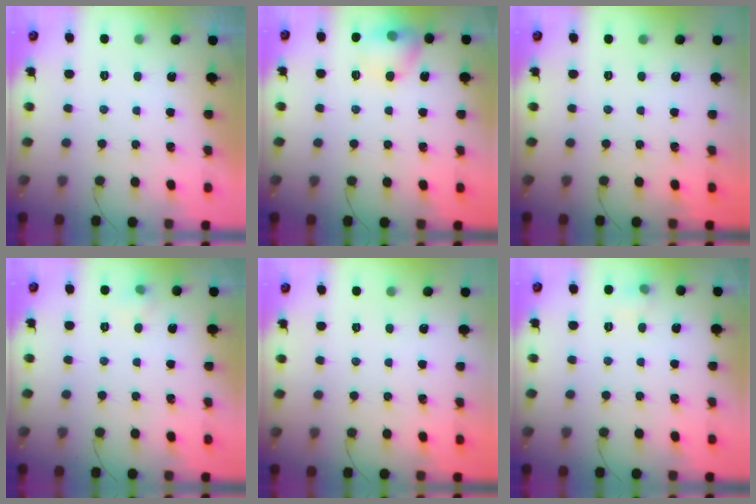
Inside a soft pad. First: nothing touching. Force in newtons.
{"total": 10.4, "press": 10.3, "slide": 1.4}
{"total": 0.0}
{"total": 3.9, "press": 3.5, "slide": 1.6}
{"total": 0.0}
{"total": 4.6, "press": 4.4, "slide": 1.4}